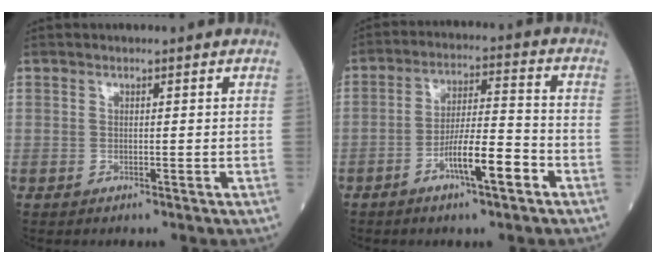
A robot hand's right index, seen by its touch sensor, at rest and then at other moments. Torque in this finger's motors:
{"motor_torque": [0.19, -0.13, 0.19, 0.11]}